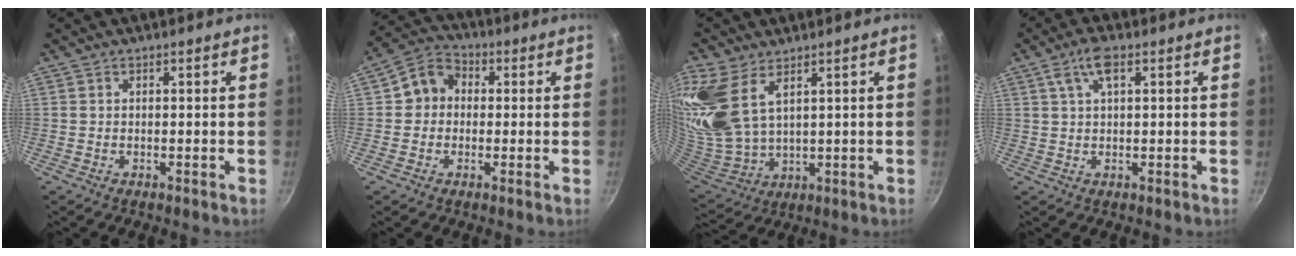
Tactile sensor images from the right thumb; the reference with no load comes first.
{"total": 7.1, "force": [0.4, 6.3, 3.2], "torque": [-0.022, 0.018, -0.013]}
{"total": 17.1, "force": [8.8, 9.2, 11.4], "torque": [-0.257, -0.030, 0.191]}
{"total": 4.8, "force": [2.0, 1.9, 4.0], "torque": [-0.075, 0.008, 0.035]}